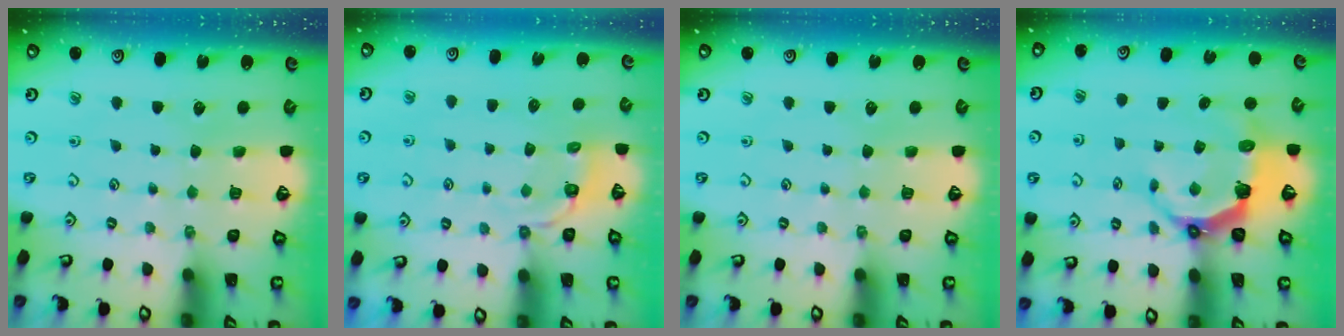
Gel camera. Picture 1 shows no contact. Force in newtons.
{"total": 3.3, "press": 1.9, "slide": 2.7}
{"total": 0.0}
{"total": 8.0, "press": 6.3, "slide": 5.0}